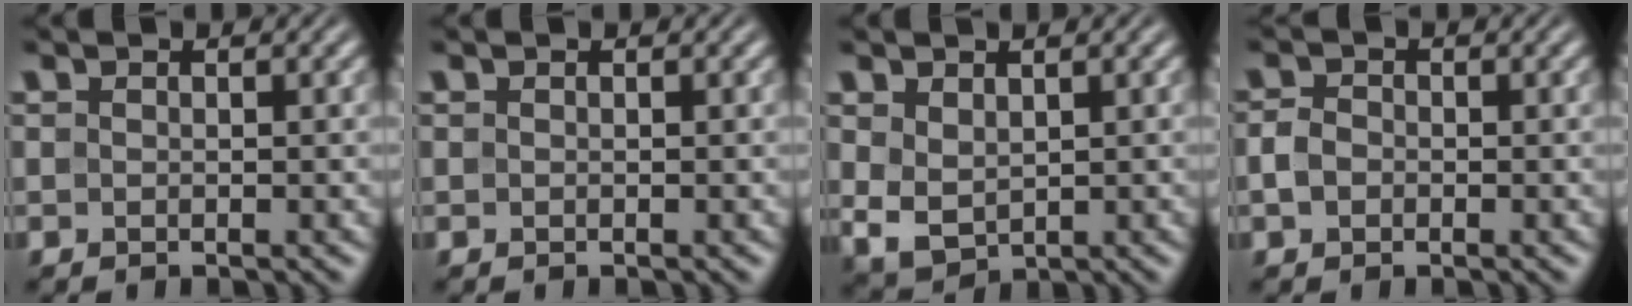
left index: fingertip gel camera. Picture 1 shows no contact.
{"total": 0.0}
{"total": 2.8, "force": [1.1, 1.9, 1.8], "torque": [-0.045, -0.006, 0.028]}
{"total": 1.7, "force": [-0.4, 1.4, 1.0], "torque": [-0.020, 0.001, -0.014]}